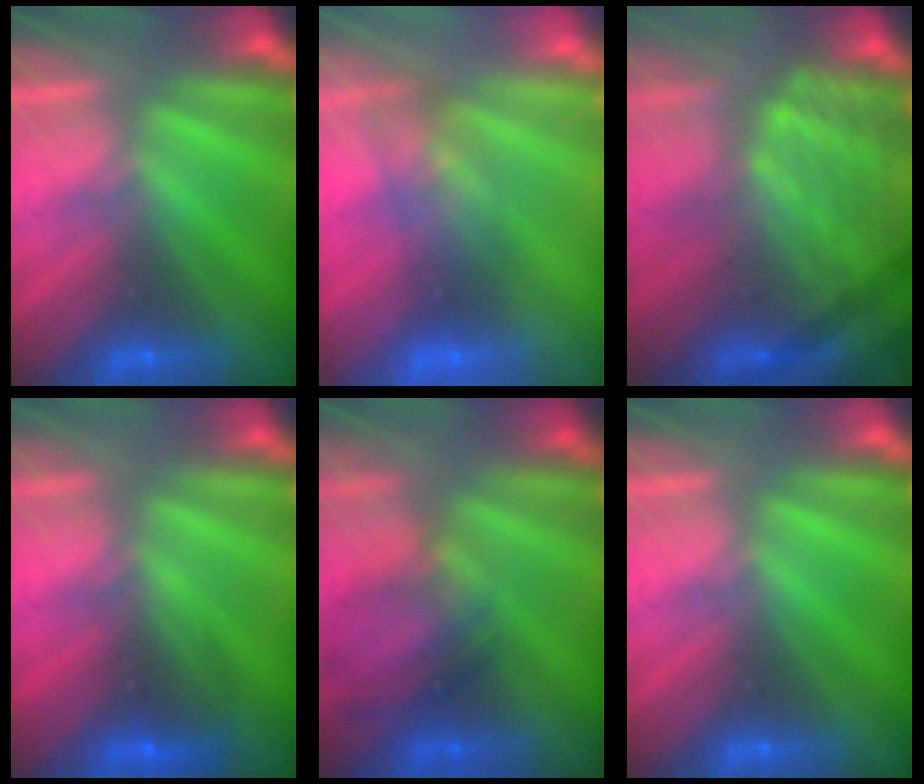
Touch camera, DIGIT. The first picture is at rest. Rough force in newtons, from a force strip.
{"total": 2.7}
{"total": 4.6}
{"total": 2.6}
{"total": 2.1}
{"total": 0.0}